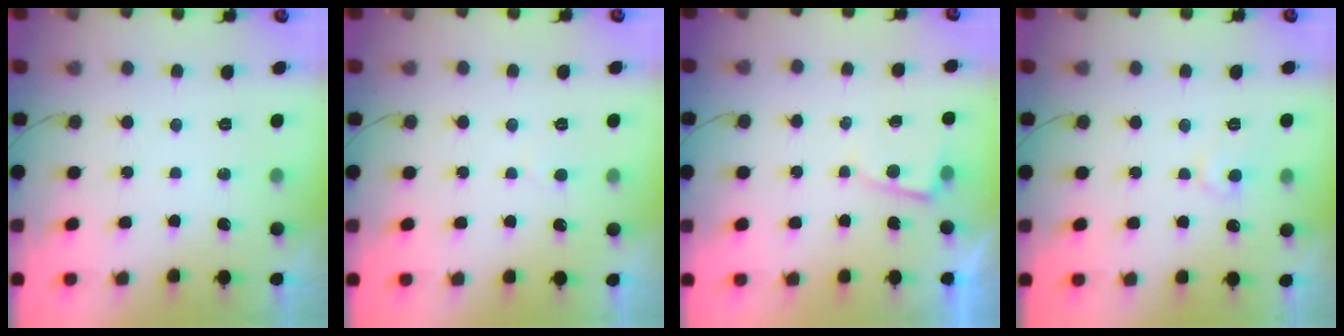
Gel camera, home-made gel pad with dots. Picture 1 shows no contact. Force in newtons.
{"total": 3.0, "press": 3.0, "slide": 0.4}
{"total": 2.5, "press": 2.4, "slide": 0.4}
{"total": 6.5, "press": 6.5, "slide": 0.3}